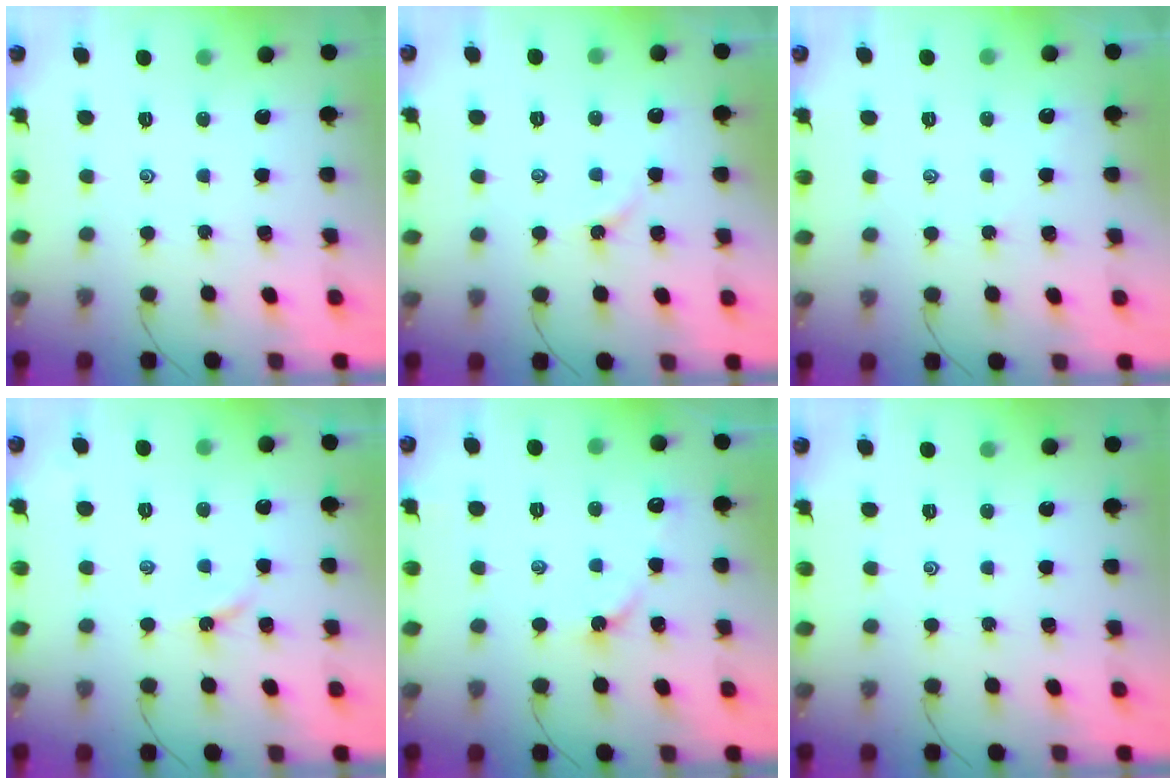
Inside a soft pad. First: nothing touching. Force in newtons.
{"total": 1.8, "press": 1.8, "slide": 0.4}
{"total": 1.7, "press": 1.6, "slide": 0.4}
{"total": 2.6, "press": 2.6, "slide": 0.4}
{"total": 3.8, "press": 3.7, "slide": 0.6}
{"total": 0.0}